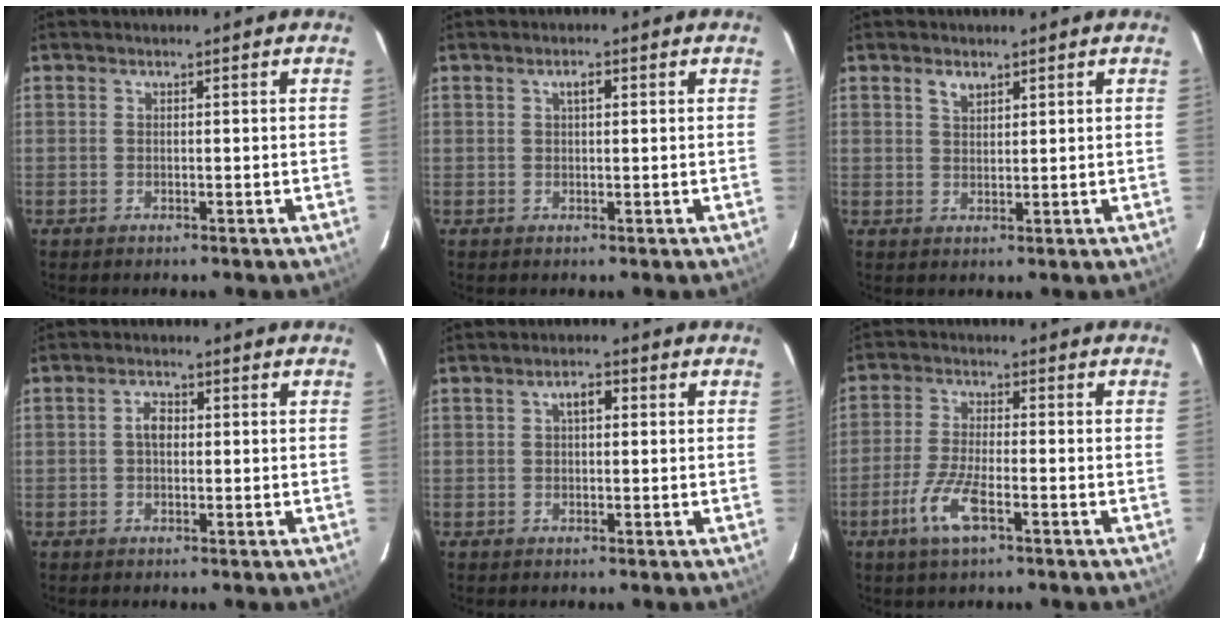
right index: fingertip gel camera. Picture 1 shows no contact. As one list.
[{"total": 1.6, "force": [0.6, 0.7, 1.3], "torque": [-0.022, 0.006, 0.009]}, {"total": 2.3, "force": [1.5, 1.3, 1.2], "torque": [-0.019, 0.005, 0.029]}, {"total": 2.5, "force": [0.1, 1.6, 2.0], "torque": [-0.037, 0.009, 0.001]}, {"total": 2.6, "force": [0.6, 1.4, 2.2], "torque": [-0.037, 0.012, 0.010]}, {"total": 7.5, "force": [-3.8, 2.0, 6.2], "torque": [-0.137, -0.008, -0.075]}]